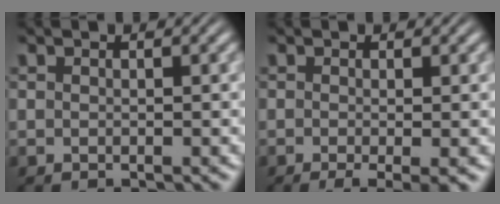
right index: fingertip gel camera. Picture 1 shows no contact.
{"total": 4.0, "force": [-2.7, 1.1, 2.7], "torque": [-0.039, -0.016, -0.036]}